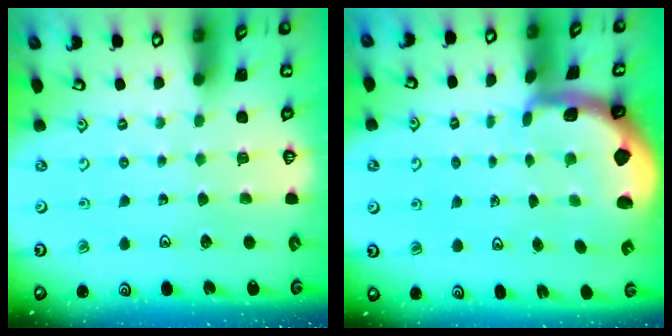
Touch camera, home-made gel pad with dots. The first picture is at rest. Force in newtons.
{"total": 1.7, "press": 1.7, "slide": 0.4}